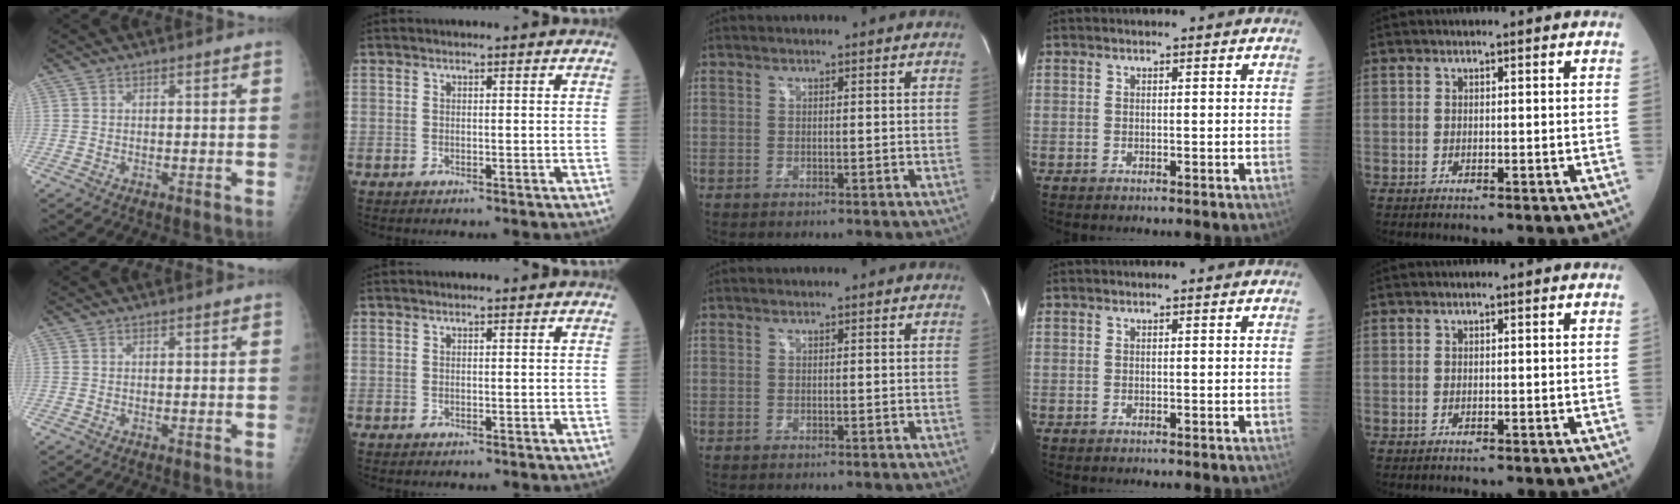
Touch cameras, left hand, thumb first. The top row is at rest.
{}